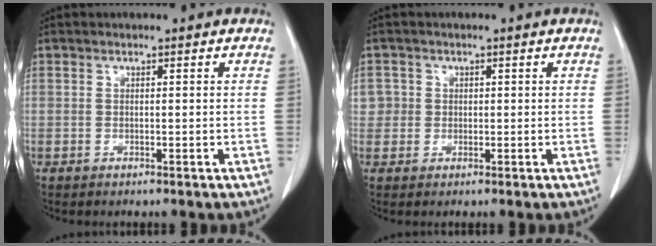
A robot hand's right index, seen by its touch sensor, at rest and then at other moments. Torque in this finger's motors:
{"motor_torque": [-0.03, 0.01, 0.04, 0.01]}